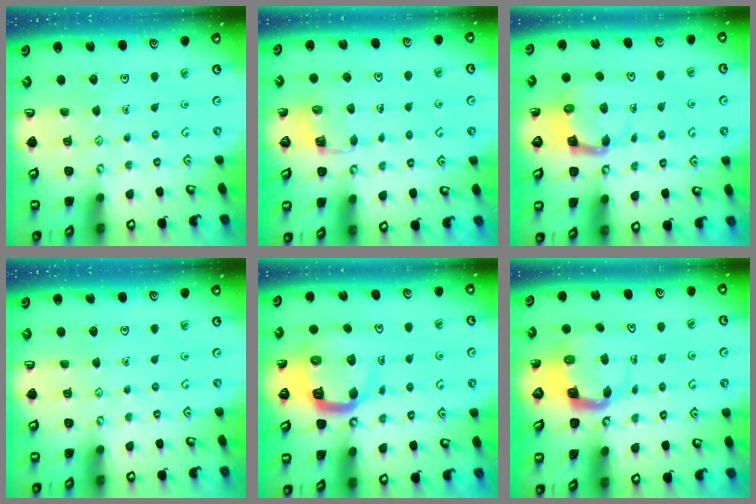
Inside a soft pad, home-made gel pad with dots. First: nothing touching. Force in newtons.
{"total": 3.1, "press": 3.1, "slide": 0.3}
{"total": 4.4, "press": 4.4, "slide": 0.3}
{"total": 0.0}
{"total": 10.6, "press": 10.6, "slide": 1.3}
{"total": 4.3, "press": 4.3, "slide": 0.3}